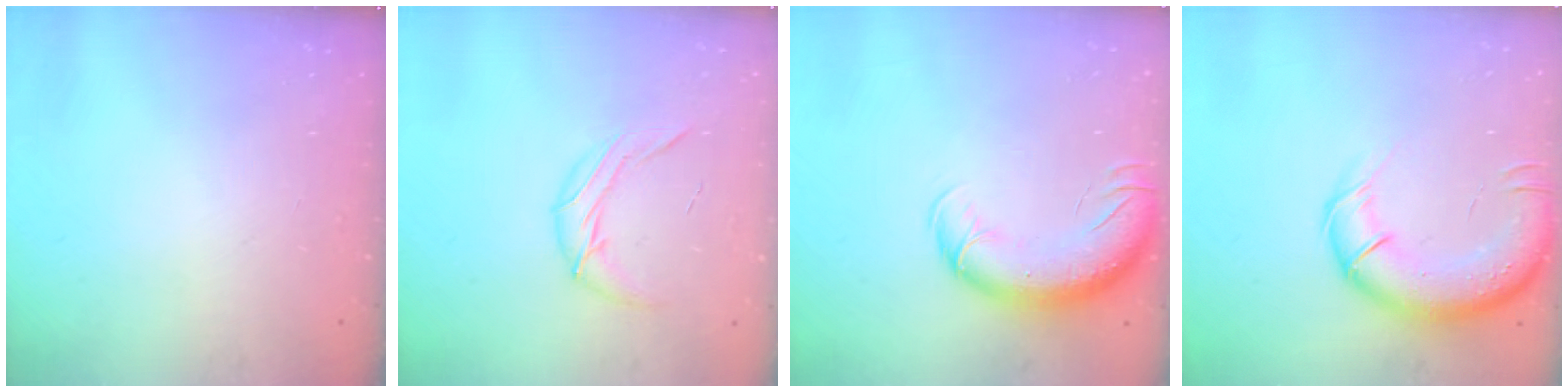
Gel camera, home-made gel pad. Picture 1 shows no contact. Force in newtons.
{"total": 9.6, "press": 9.4, "slide": 1.9}
{"total": 13.9, "press": 13.5, "slide": 3.1}
{"total": 16.8, "press": 16.3, "slide": 4.1}